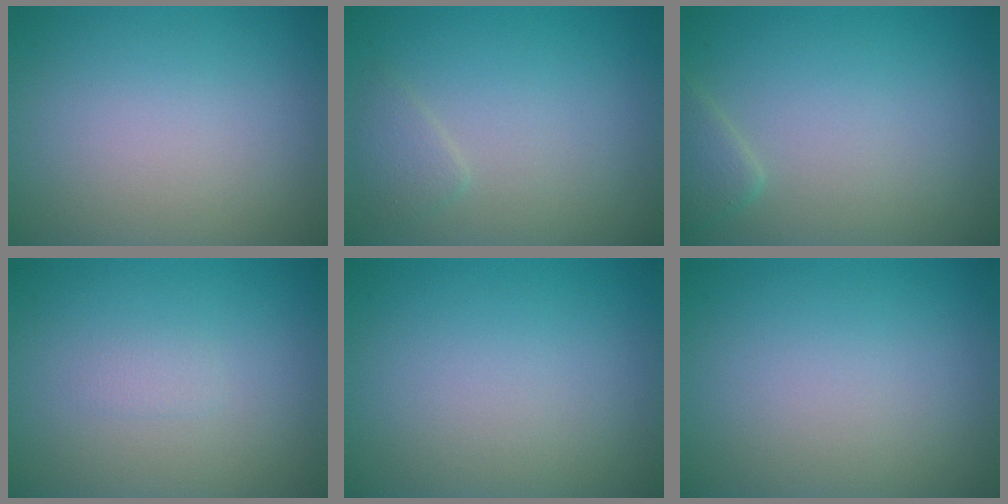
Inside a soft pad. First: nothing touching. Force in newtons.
{"total": 1.3, "press": 1.3, "slide": 0.0}
{"total": 0.9, "press": 0.9, "slide": 0.1}
{"total": 0.7, "press": 0.6, "slide": 0.2}
{"total": 0.0}
{"total": 0.0}